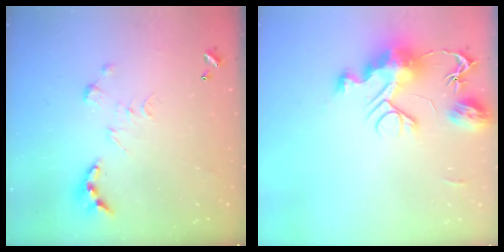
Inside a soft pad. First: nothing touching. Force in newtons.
{"total": 13.2, "press": 13.2, "slide": 1.1}